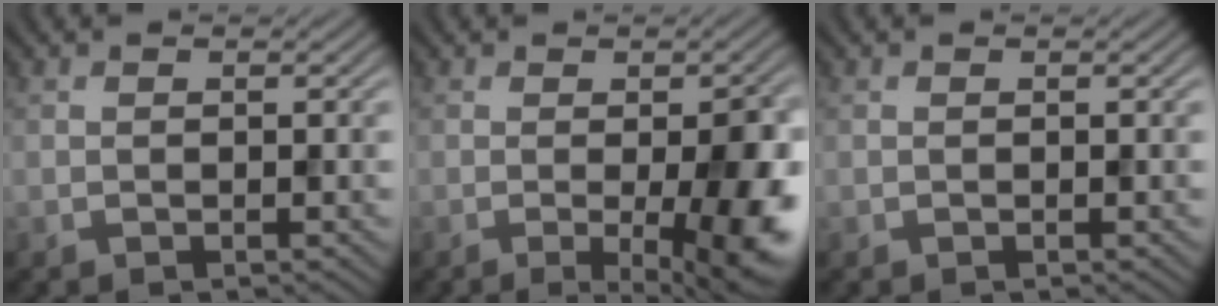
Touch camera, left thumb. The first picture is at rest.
{"total": 9.9, "force": [-2.1, 2.6, 9.4], "torque": [-0.123, -0.009, -0.019]}
{"total": 0.0}